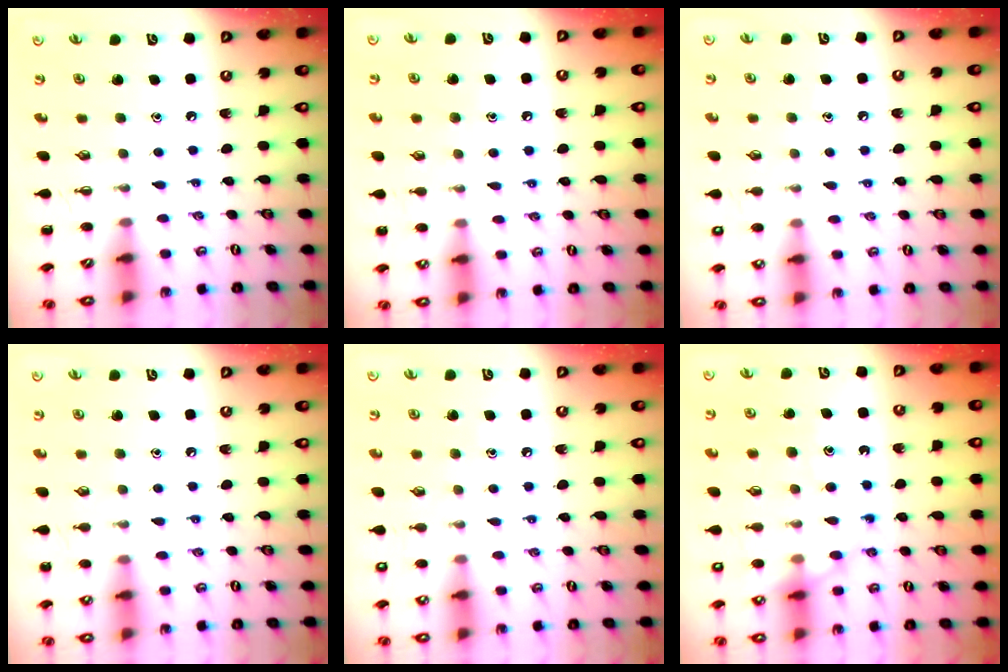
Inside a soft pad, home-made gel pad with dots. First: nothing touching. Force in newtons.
{"total": 7.3, "press": 7.1, "slide": 1.6}
{"total": 8.3, "press": 8.0, "slide": 2.3}
{"total": 6.0, "press": 5.7, "slide": 1.9}
{"total": 6.2, "press": 6.0, "slide": 1.6}
{"total": 13.8, "press": 13.8, "slide": 0.9}